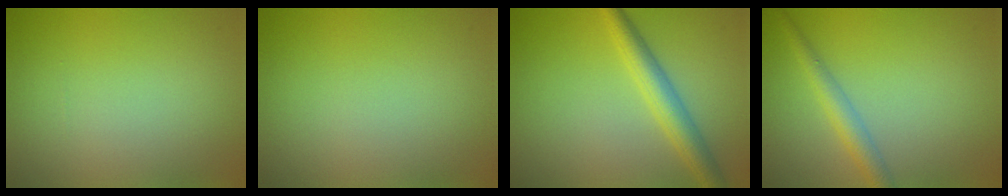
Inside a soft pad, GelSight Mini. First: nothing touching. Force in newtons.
{"total": 0.0}
{"total": 3.6, "press": 3.6, "slide": 0.2}
{"total": 2.4, "press": 2.4, "slide": 0.1}